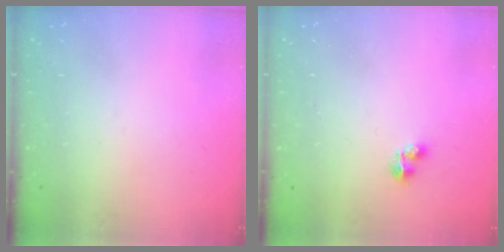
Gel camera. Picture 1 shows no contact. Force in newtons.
{"total": 2.7, "press": 2.7, "slide": 0.5}